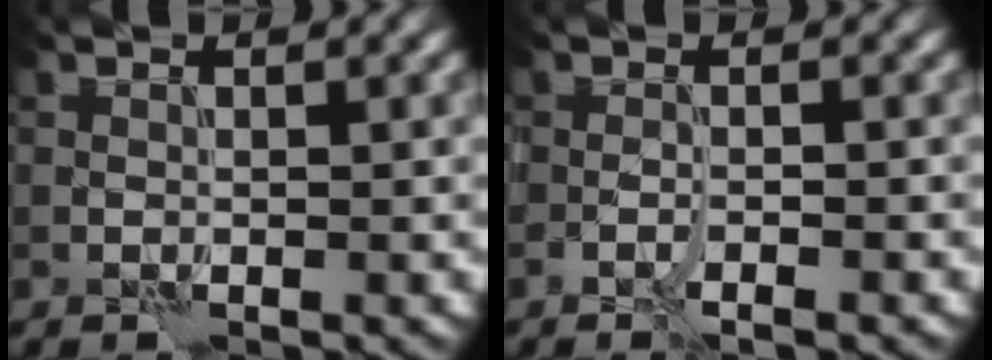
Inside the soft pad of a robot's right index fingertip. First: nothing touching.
{"total": 1.4, "force": [-1.0, 0.1, 1.0], "torque": [-0.017, 0.001, -0.019]}